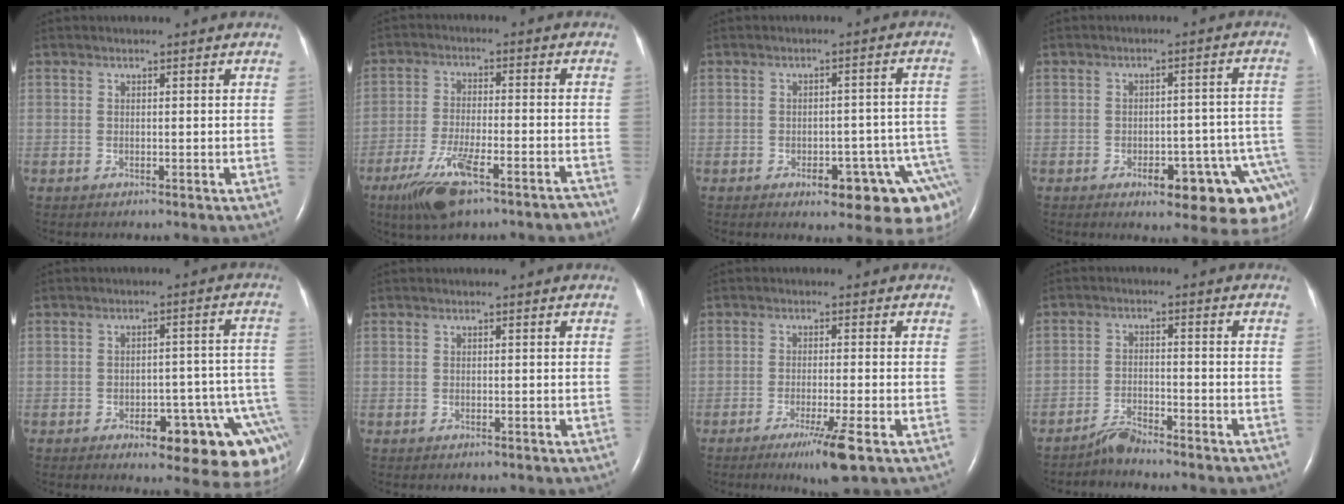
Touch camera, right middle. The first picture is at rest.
{"total": 11.3, "force": [-7.9, 2.1, 7.8], "torque": [-0.138, -0.014, -0.132]}
{"total": 13.3, "force": [-7.6, 4.7, 9.9], "torque": [-0.035, 0.028, -0.084]}
{"total": 15.3, "force": [-8.5, 5.0, 11.7], "torque": [-0.048, 0.033, -0.096]}
{"total": 16.3, "force": [-9.0, 5.1, 12.6], "torque": [-0.053, 0.038, -0.103]}
{"total": 0.0}
{"total": 5.6, "force": [-3.1, -0.4, 4.7], "torque": [-0.084, -0.018, -0.052]}
{"total": 3.9, "force": [-3.8, 0.2, 1.0], "torque": [-0.023, -0.011, -0.067]}